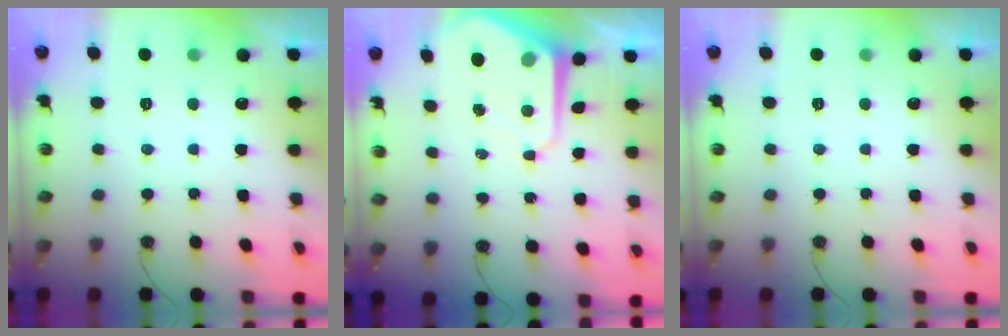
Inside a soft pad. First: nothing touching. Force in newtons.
{"total": 7.9, "press": 7.9, "slide": 0.7}
{"total": 0.0}